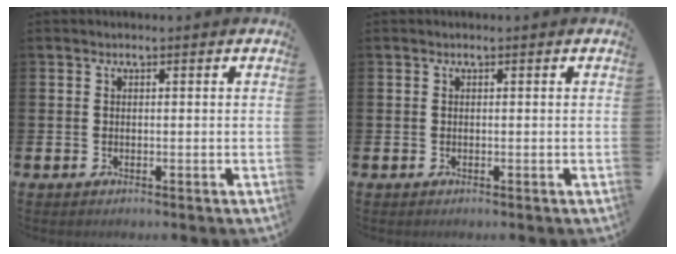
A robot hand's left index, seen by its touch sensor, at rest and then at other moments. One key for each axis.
{"total": 0.0}